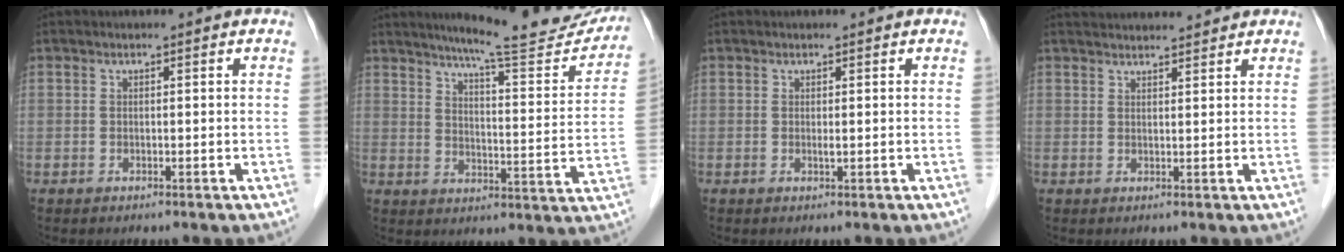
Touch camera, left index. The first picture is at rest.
{"total": 19.3, "force": [17.5, 1.6, 7.9], "torque": [-0.108, -0.049, 0.219]}
{"total": 0.7, "force": [0.4, 0.0, 0.6], "torque": [-0.013, 0.001, 0.004]}
{"total": 7.8, "force": [7.6, 0.8, 1.9], "torque": [-0.027, 0.030, 0.103]}